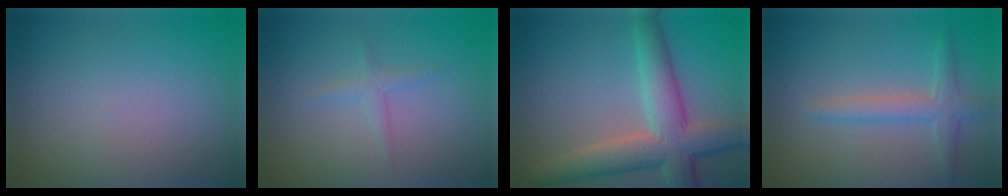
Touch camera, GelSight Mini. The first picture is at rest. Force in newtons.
{"total": 1.2, "press": 1.2, "slide": 0.1}
{"total": 7.4, "press": 7.4, "slide": 0.3}
{"total": 2.7, "press": 2.7, "slide": 0.1}